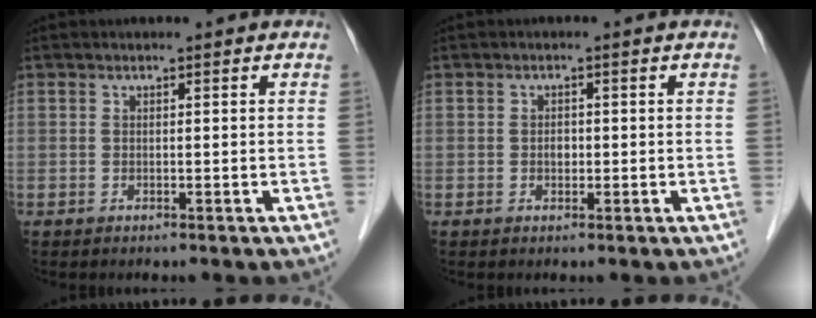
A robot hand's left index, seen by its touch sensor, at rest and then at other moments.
{"total": 1.2, "force": [-0.2, 0.8, 0.8], "torque": [-0.014, 0.002, -0.002]}